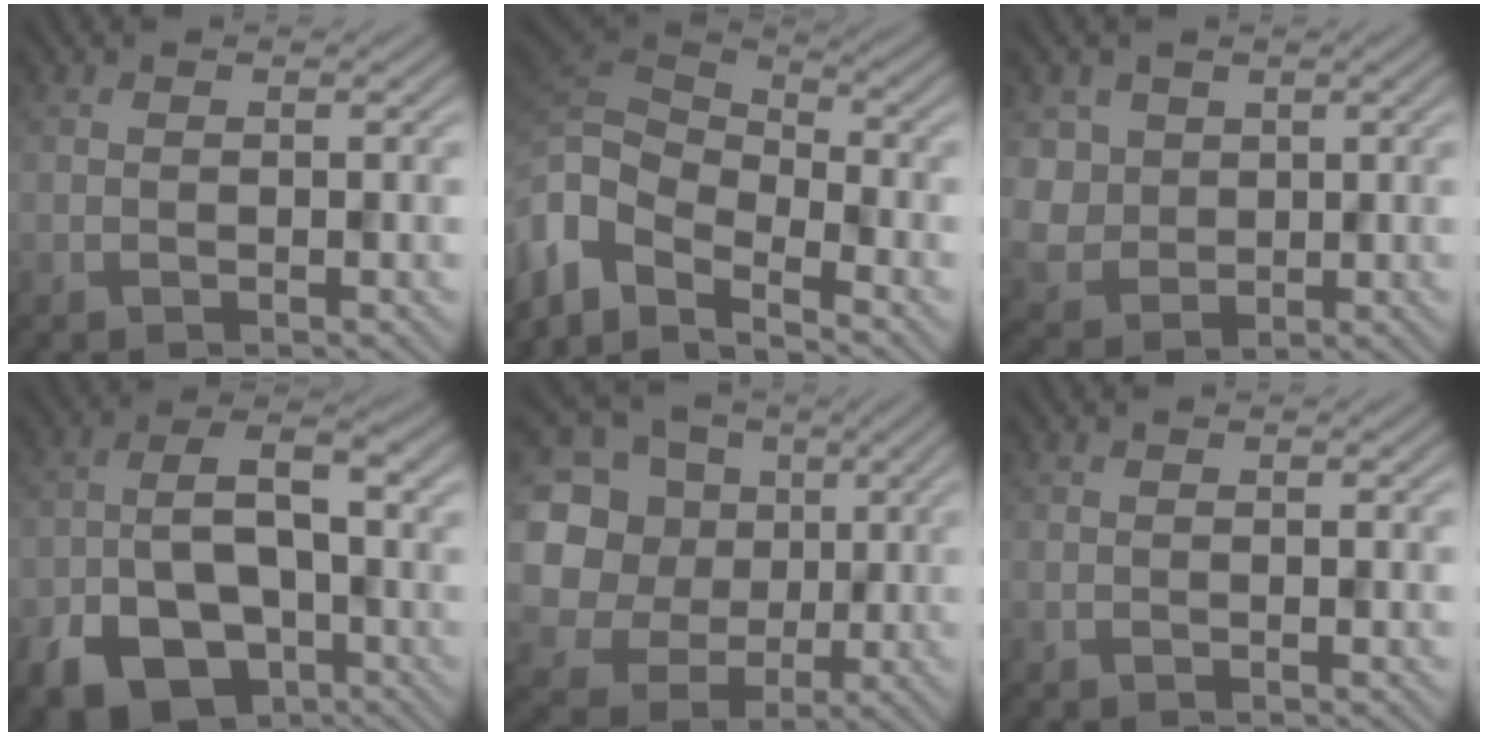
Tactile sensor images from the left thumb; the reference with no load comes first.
{"total": 8.6, "force": [-5.0, 4.3, 5.6], "torque": [-0.129, -0.007, -0.109]}
{"total": 4.8, "force": [1.5, 4.2, 1.8], "torque": [-0.064, -0.006, 0.024]}
{"total": 11.3, "force": [-4.2, 6.9, 7.9], "torque": [-0.141, -0.014, -0.071]}
{"total": 13.9, "force": [2.3, 12.7, 5.4], "torque": [-0.219, 0.033, 0.040]}
{"total": 0.0}